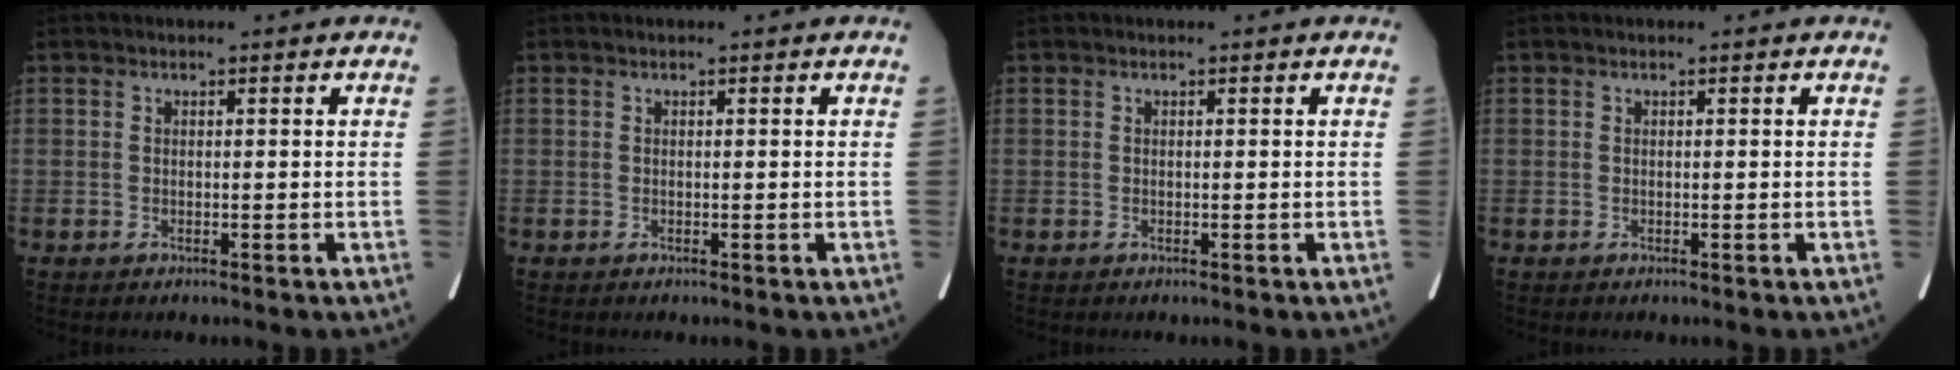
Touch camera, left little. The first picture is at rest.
{"total": 0.0}
{"total": 0.0}
{"total": 0.0}